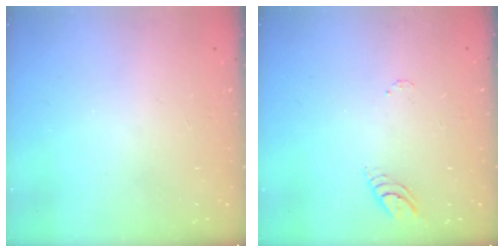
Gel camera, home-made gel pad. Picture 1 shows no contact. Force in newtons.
{"total": 3.4, "press": 3.4, "slide": 0.4}